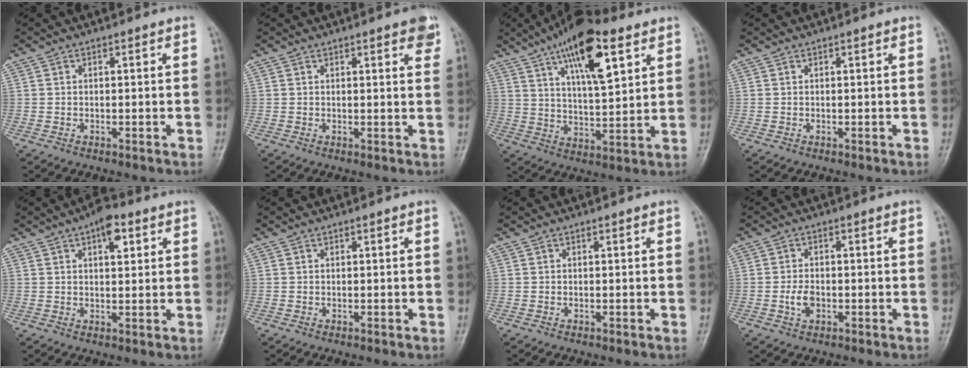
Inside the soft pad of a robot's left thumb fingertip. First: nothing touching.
{"total": 4.0, "force": [2.3, 1.2, 3.0], "torque": [-0.024, -0.005, 0.023]}
{"total": 15.8, "force": [8.2, 5.4, 12.4], "torque": [-0.182, -0.027, 0.138]}
{"total": 0.0}
{"total": 5.6, "force": [2.7, 2.5, 4.2], "torque": [-0.046, -0.005, 0.034]}
{"total": 0.0}
{"total": 0.0}
{"total": 3.3, "force": [-0.9, 2.1, 2.4], "torque": [-0.041, 0.007, -0.017]}